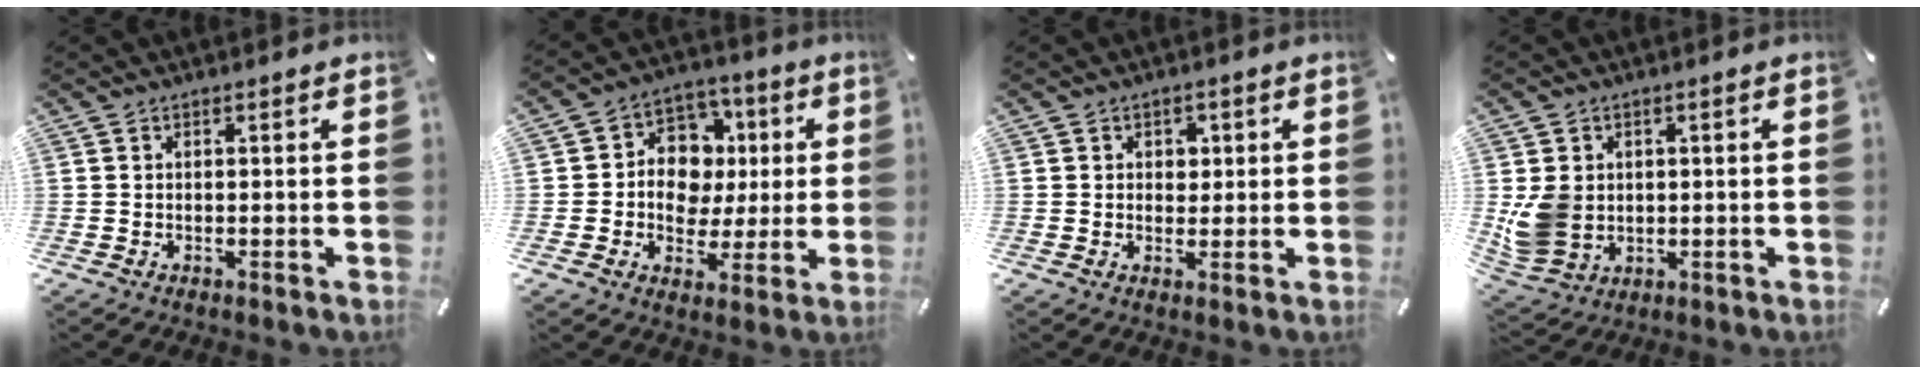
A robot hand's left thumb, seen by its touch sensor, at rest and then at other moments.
{"total": 10.9, "force": [0.0, 10.0, 4.4], "torque": [-0.063, 0.006, 0.006]}
{"total": 2.2, "force": [0.5, 2.0, 0.8], "torque": [-0.004, -0.002, 0.003]}
{"total": 8.3, "force": [0.4, 7.5, 3.7], "torque": [-0.092, 0.003, 0.008]}